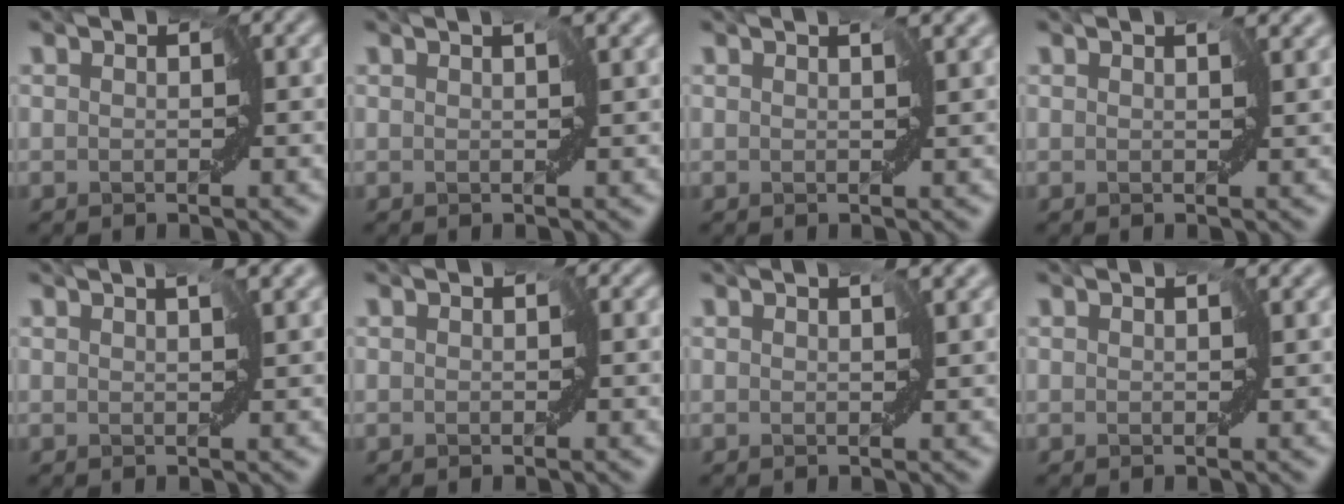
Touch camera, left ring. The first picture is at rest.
{"total": 1.5, "force": [0.8, 0.2, 1.3], "torque": [-0.023, 0.007, 0.016]}
{"total": 2.1, "force": [1.0, 0.7, 1.7], "torque": [-0.024, 0.004, 0.018]}
{"total": 2.1, "force": [1.1, 0.9, 1.5], "torque": [-0.019, 0.004, 0.015]}
{"total": 2.5, "force": [1.3, 0.5, 2.1], "torque": [-0.034, 0.006, 0.023]}
{"total": 0.0}
{"total": 2.2, "force": [1.0, 0.8, 1.7], "torque": [-0.024, 0.004, 0.017]}
{"total": 1.0, "force": [0.6, 0.3, 0.7], "torque": [-0.008, 0.004, 0.008]}